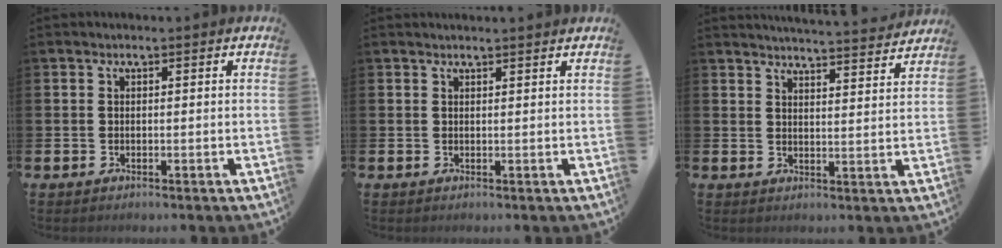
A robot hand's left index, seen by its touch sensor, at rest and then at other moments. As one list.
[{"total": 0.9, "force": [0.9, -0.1, 0.1], "torque": [0.006, -0.005, 0.016]}, {"total": 4.6, "force": [4.6, -0.3, 0.3], "torque": [-0.009, -0.038, 0.078]}]